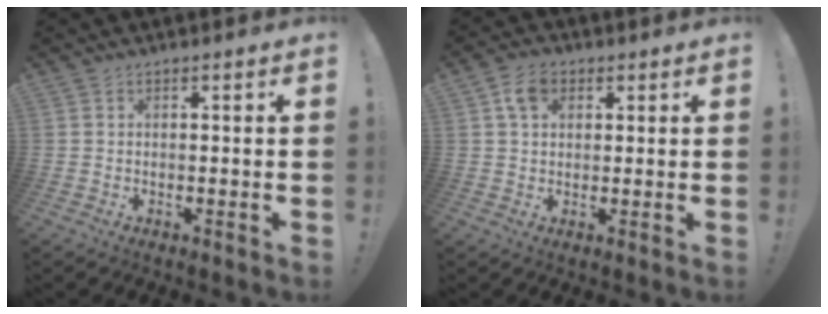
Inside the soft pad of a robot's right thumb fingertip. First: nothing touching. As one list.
[{"total": 6.4, "force": [2.3, 4.5, 3.9], "torque": [-0.068, 0.006, 0.044]}]